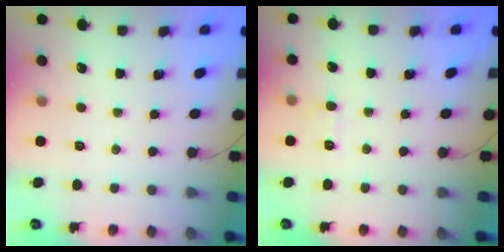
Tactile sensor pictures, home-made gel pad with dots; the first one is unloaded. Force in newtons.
{"total": 4.8, "press": 4.6, "slide": 1.3}